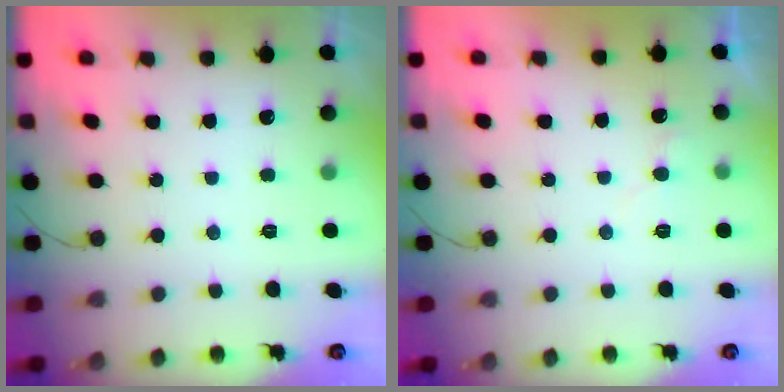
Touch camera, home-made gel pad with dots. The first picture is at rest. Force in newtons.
{"total": 4.7, "press": 4.6, "slide": 0.5}